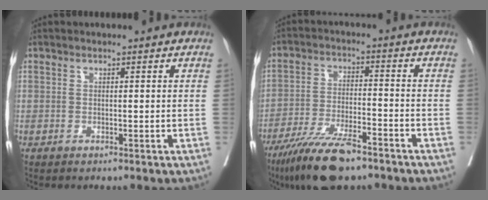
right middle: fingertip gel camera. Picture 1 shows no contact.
{"total": 11.9, "force": [-8.8, 2.6, 7.6], "torque": [-0.138, -0.023, -0.157]}